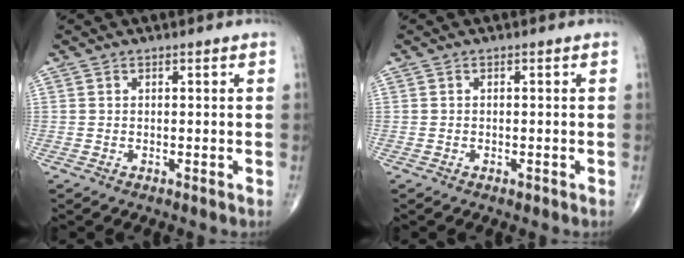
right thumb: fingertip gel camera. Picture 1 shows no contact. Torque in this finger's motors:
{"motor_torque": [-0.11, -0.03, 0.02, 0.09, -0.02]}